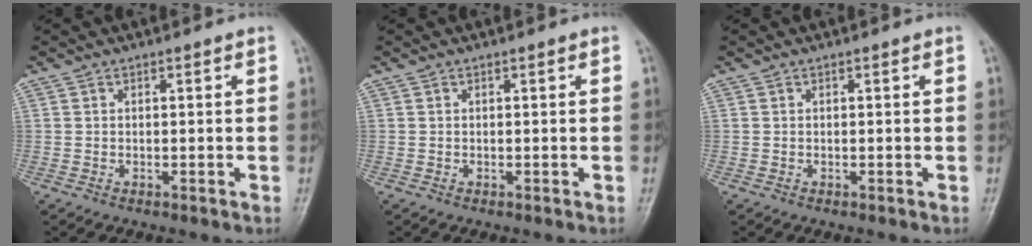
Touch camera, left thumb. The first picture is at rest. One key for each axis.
{"total": 0.0}
{"total": 0.0}